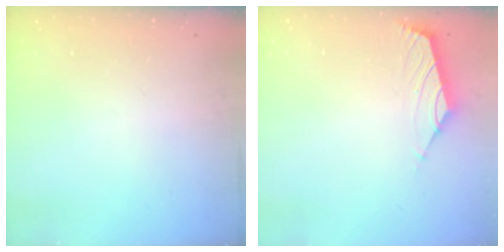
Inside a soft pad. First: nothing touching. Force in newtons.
{"total": 1.7, "press": 1.6, "slide": 0.7}